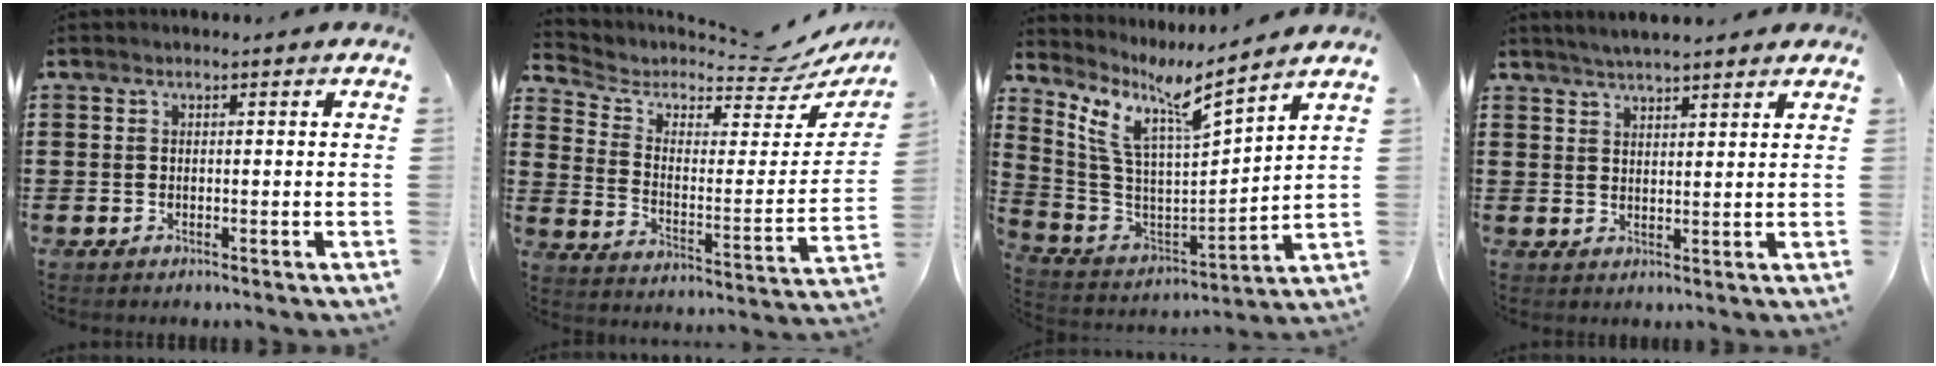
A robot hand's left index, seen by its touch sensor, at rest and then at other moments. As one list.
[{"total": 5.3, "force": [4.6, 1.8, 1.9], "torque": [-0.060, -0.038, 0.074]}, {"total": 8.2, "force": [5.9, 1.2, 5.5], "torque": [-0.138, -0.048, 0.091]}, {"total": 3.0, "force": [2.9, 0.1, 0.7], "torque": [-0.021, -0.003, 0.053]}]